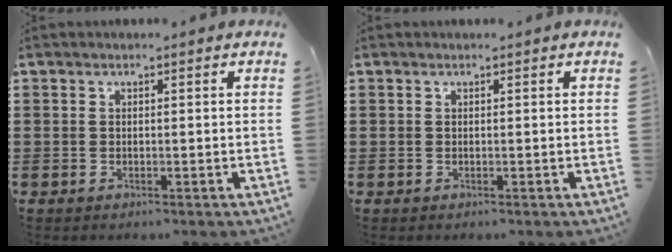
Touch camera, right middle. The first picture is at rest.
{"total": 0.0}